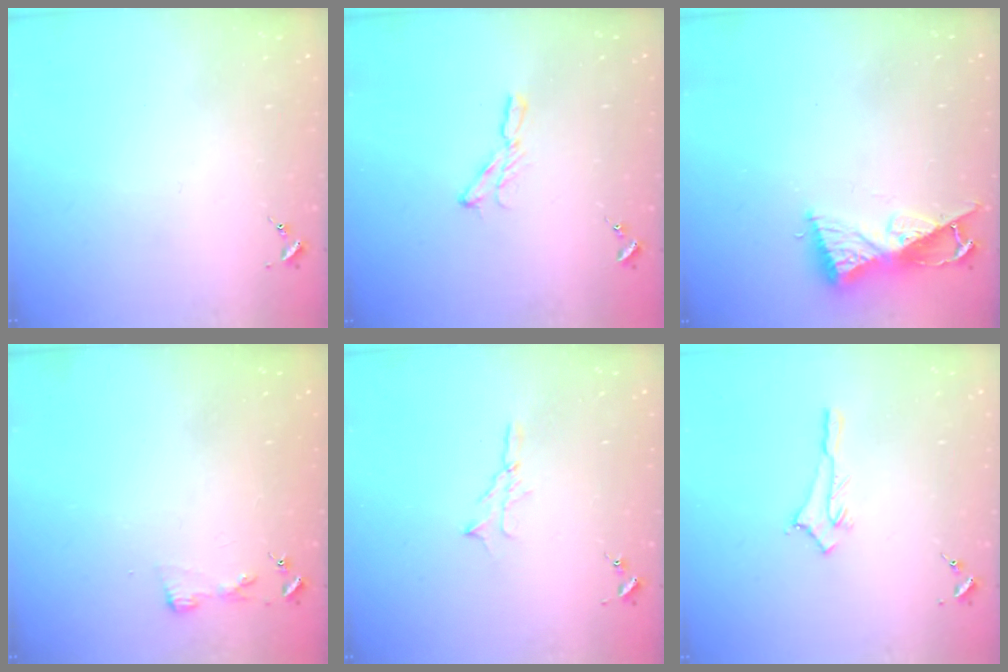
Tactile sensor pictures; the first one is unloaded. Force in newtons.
{"total": 5.7, "press": 5.7, "slide": 0.1}
{"total": 8.9, "press": 8.9, "slide": 0.3}
{"total": 3.1, "press": 3.1, "slide": 0.4}
{"total": 4.7, "press": 4.7, "slide": 0.5}
{"total": 2.8, "press": 2.8, "slide": 0.3}